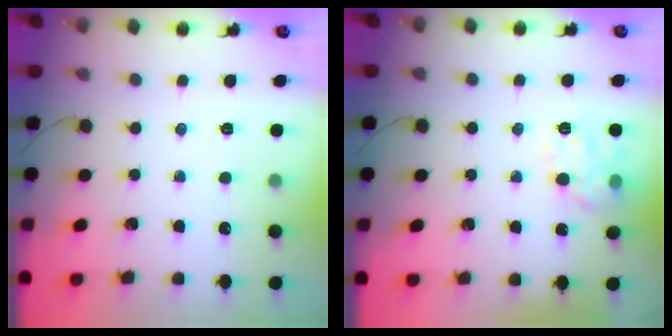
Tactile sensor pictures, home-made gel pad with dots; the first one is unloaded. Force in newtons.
{"total": 8.2, "press": 8.2, "slide": 0.4}